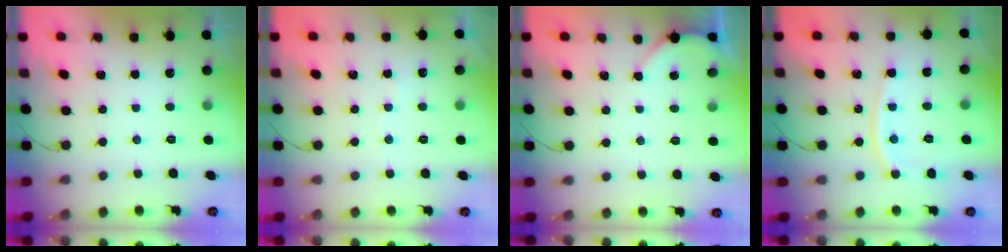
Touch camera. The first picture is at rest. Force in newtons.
{"total": 2.4, "press": 2.3, "slide": 0.3}
{"total": 2.1, "press": 2.1, "slide": 0.2}
{"total": 7.2, "press": 7.1, "slide": 1.0}